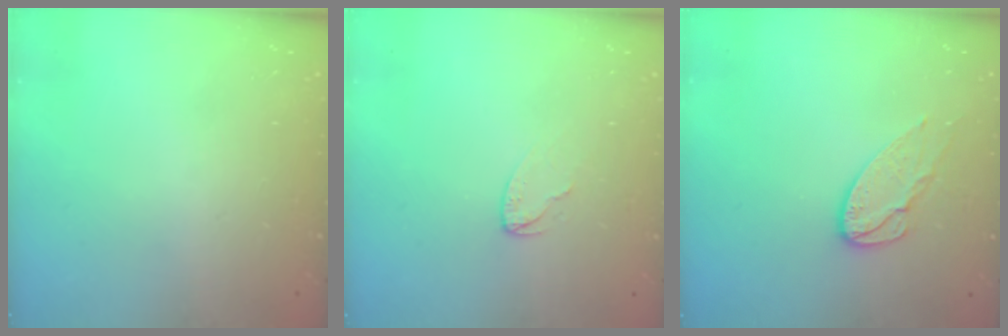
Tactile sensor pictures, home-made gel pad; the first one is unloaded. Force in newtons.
{"total": 3.0, "press": 3.0, "slide": 0.3}
{"total": 9.1, "press": 9.1, "slide": 0.4}